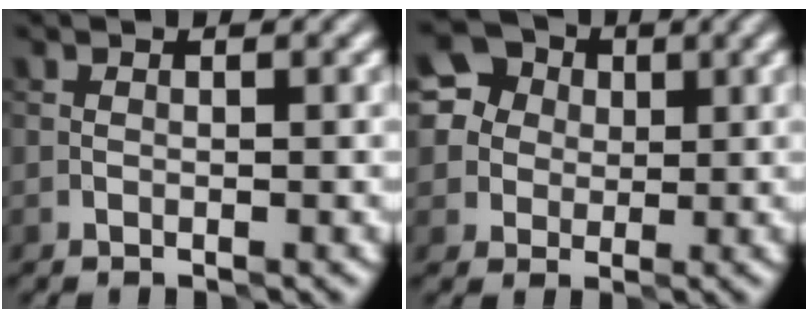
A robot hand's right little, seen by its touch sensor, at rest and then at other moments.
{"total": 7.7, "force": [2.9, 6.7, 2.4], "torque": [-0.047, 0.037, 0.034]}